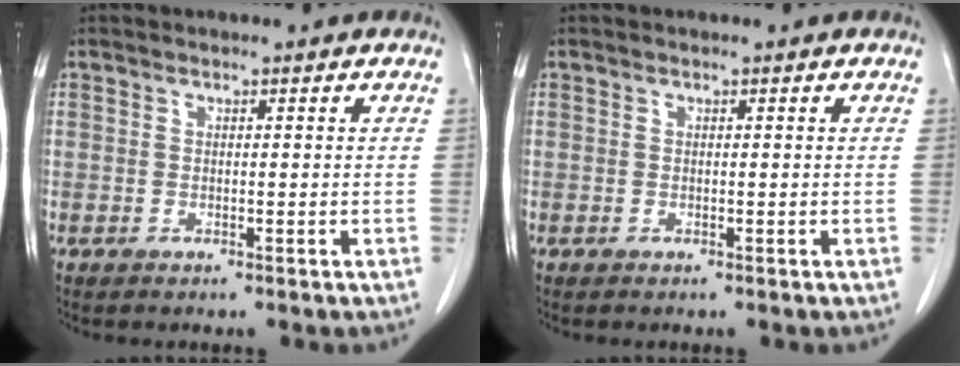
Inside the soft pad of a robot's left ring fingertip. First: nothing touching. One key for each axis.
{"total": 0.0}